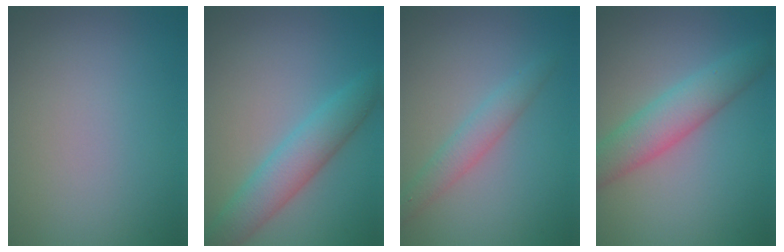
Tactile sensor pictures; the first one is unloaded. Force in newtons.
{"total": 4.6, "press": 4.6, "slide": 0.1}
{"total": 2.3, "press": 2.3, "slide": 0.1}
{"total": 4.6, "press": 4.6, "slide": 0.2}